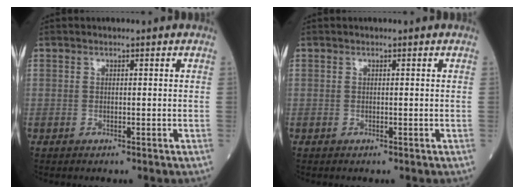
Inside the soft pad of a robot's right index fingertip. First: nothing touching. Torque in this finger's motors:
{"motor_torque": [0.07, 0.03, 0.00, -0.01]}